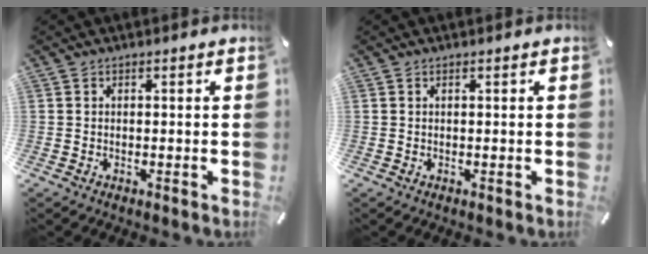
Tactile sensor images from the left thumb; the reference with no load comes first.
{"total": 0.0}